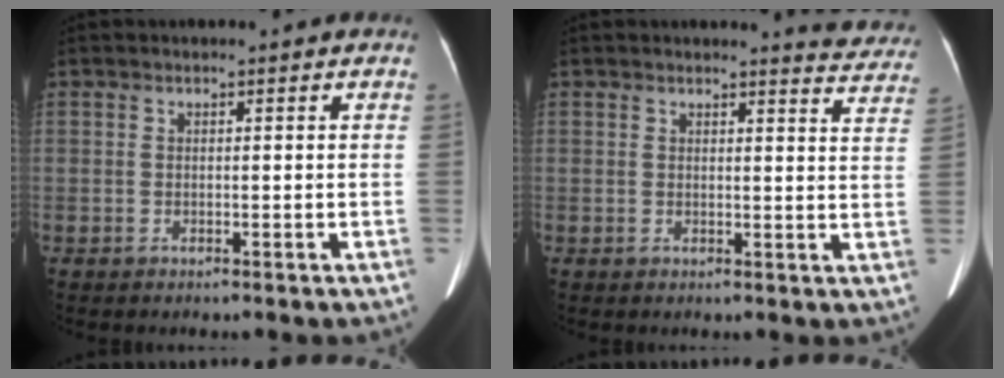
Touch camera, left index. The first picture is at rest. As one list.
[{"total": 7.2, "force": [7.1, 0.8, 0.9], "torque": [0.008, -0.034, 0.052]}]